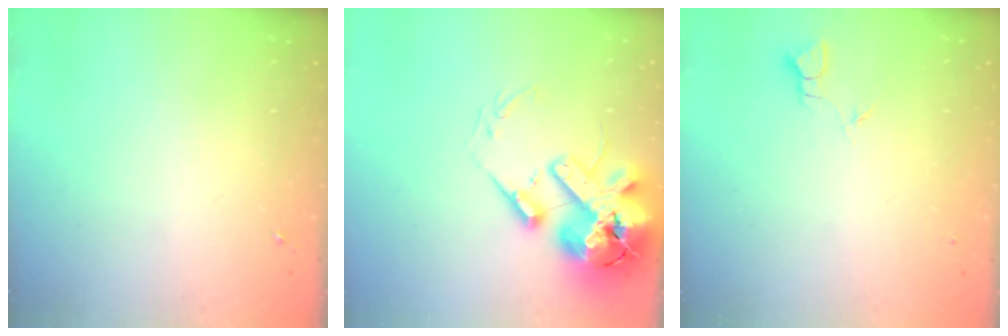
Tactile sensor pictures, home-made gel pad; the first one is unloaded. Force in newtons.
{"total": 20.9, "press": 20.6, "slide": 3.4}
{"total": 2.0, "press": 2.0, "slide": 0.1}